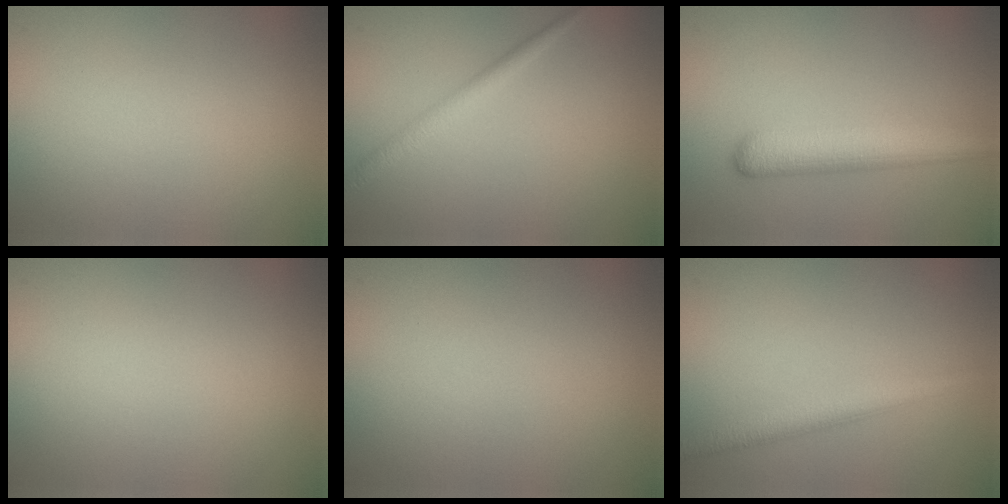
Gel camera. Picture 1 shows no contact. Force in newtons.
{"total": 1.6, "press": 1.6, "slide": 0.1}
{"total": 4.9, "press": 4.9, "slide": 0.2}
{"total": 0.0}
{"total": 0.0}
{"total": 2.6, "press": 2.6, "slide": 0.0}